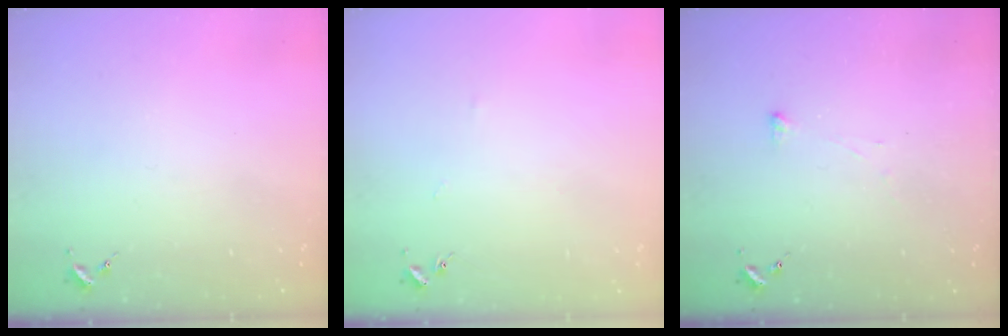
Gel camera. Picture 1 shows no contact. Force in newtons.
{"total": 2.5, "press": 2.5, "slide": 0.4}
{"total": 2.9, "press": 2.9, "slide": 0.3}